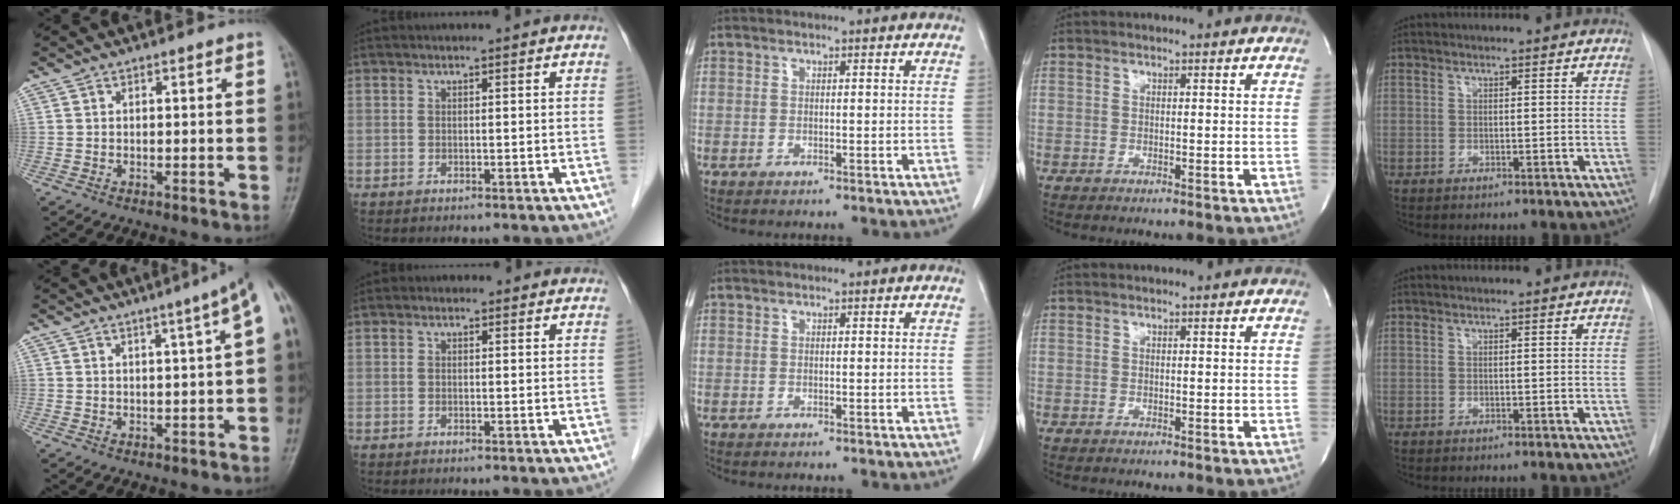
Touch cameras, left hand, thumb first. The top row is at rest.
{"thumb": {"total": 5.6, "force": [1.6, 0.4, 5.3], "torque": [-0.064, 0.017, 0.015]}, "index": {"total": 0.9, "force": [0.4, 0.7, 0.3], "torque": [-0.006, 0.004, -0.001]}}